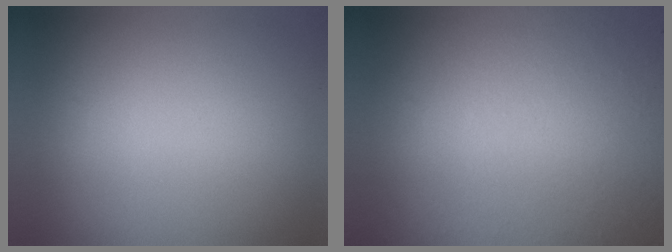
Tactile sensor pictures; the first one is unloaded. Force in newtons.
{"total": 9.5}